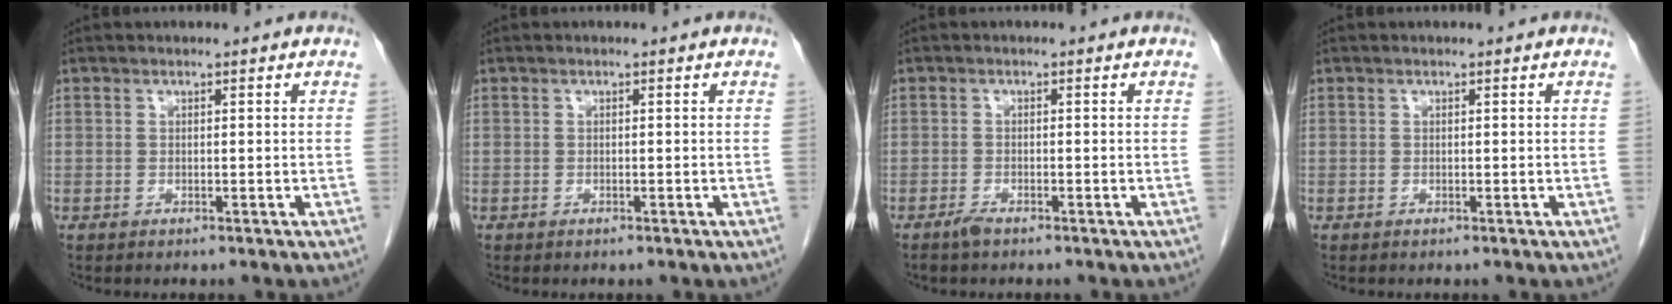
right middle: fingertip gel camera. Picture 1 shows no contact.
{"total": 0.0}
{"total": 1.4, "force": [-1.1, 0.2, 0.7], "torque": [-0.019, -0.002, -0.020]}
{"total": 0.0}